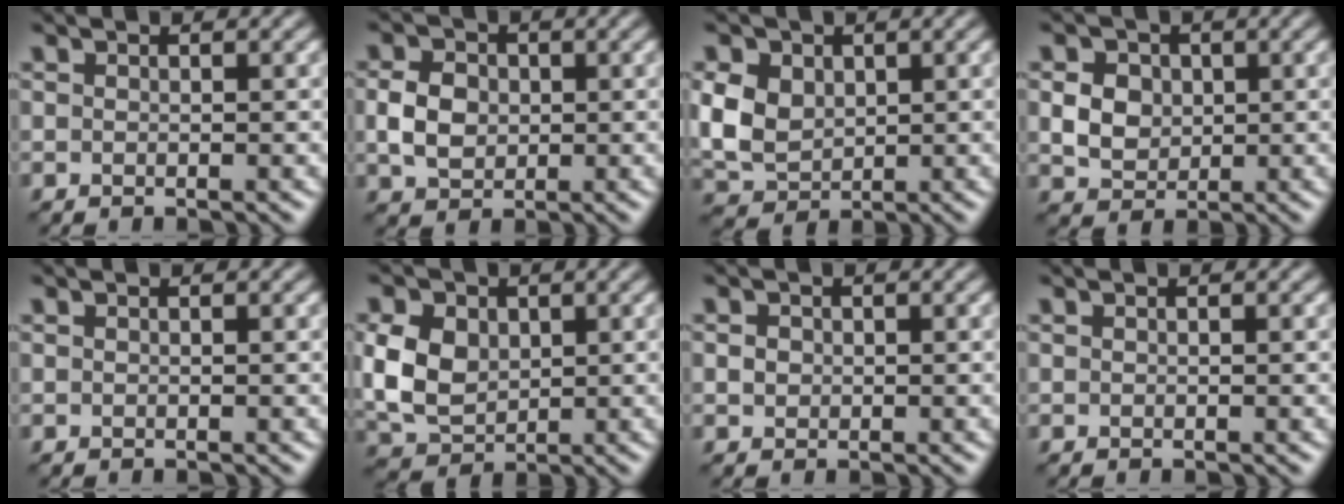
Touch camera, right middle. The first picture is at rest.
{"total": 3.7, "force": [0.0, 3.0, 2.2], "torque": [-0.050, 0.000, -0.003]}
{"total": 5.4, "force": [0.9, 4.1, 3.4], "torque": [-0.087, 0.003, 0.014]}
{"total": 3.3, "force": [0.3, 2.8, 1.7], "torque": [-0.036, -0.003, 0.008]}
{"total": 0.0}
{"total": 6.1, "force": [0.7, 4.6, 4.1], "torque": [-0.097, 0.002, 0.009]}
{"total": 1.0, "force": [0.0, 0.9, 0.4], "torque": [-0.005, -0.001, -0.002]}
{"total": 0.0}